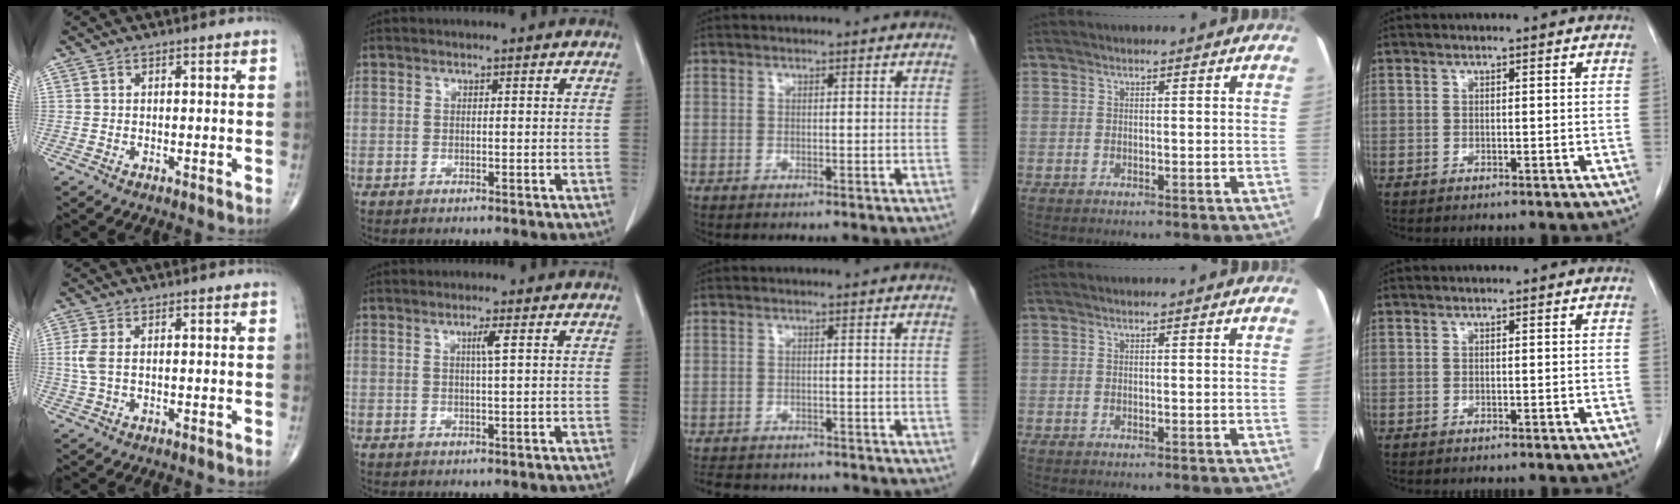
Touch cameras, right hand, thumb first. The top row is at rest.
{"thumb": {"total": 3.0, "force": [0.3, 1.4, 2.7], "torque": [-0.082, 0.002, 0.008]}, "index": {"total": 1.8, "force": [0.6, -0.4, 1.7], "torque": [-0.032, -0.002, 0.011]}, "middle": {"total": 9.3, "force": [-8.3, 3.2, 2.8], "torque": [-0.059, -0.001, -0.106]}}